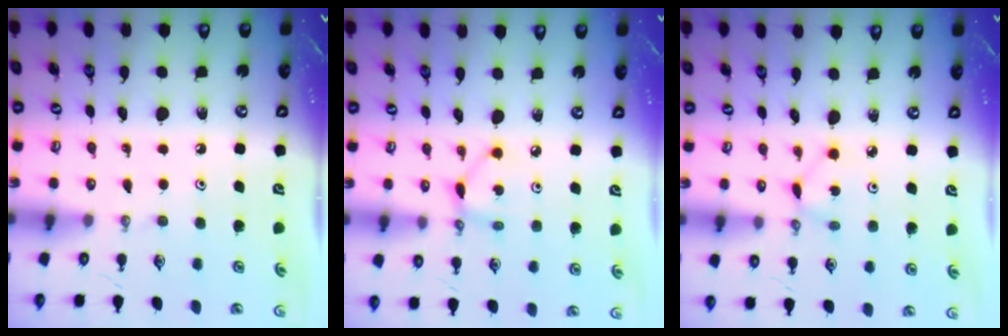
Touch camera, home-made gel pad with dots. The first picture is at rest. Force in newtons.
{"total": 3.8, "press": 3.8, "slide": 0.1}
{"total": 1.7, "press": 1.6, "slide": 0.2}